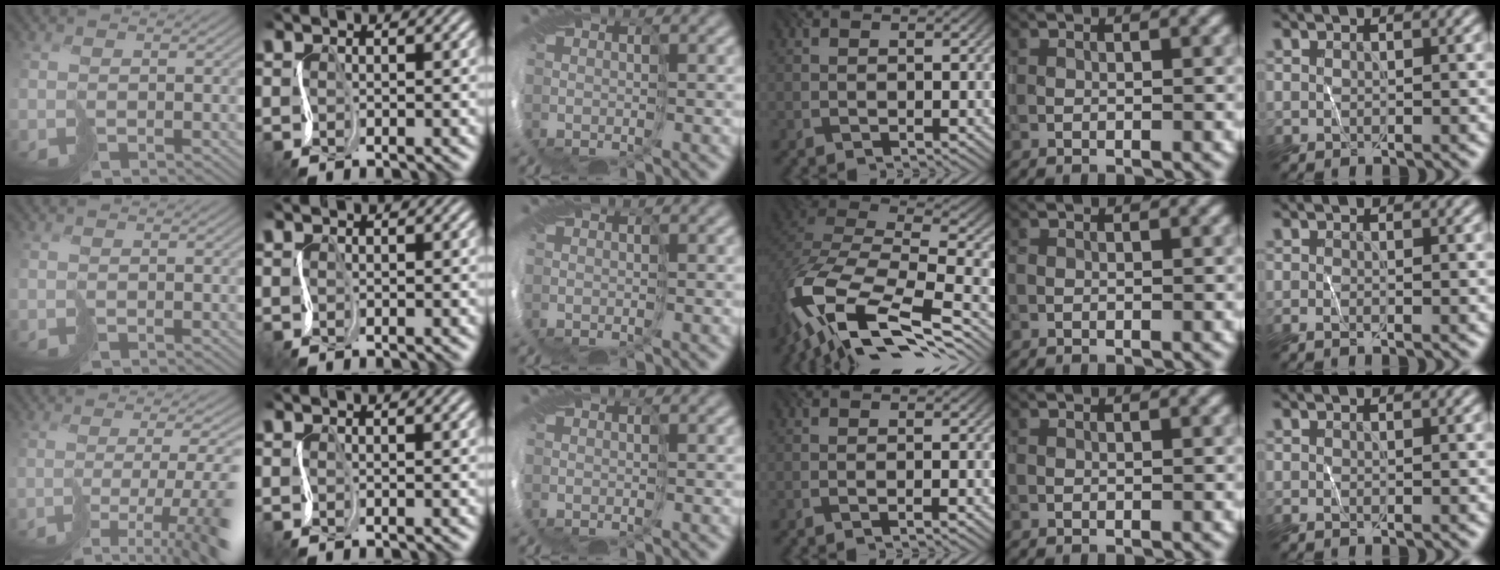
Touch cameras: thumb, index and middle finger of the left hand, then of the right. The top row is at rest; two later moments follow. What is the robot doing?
{"motion": "cut", "object": "paper"}